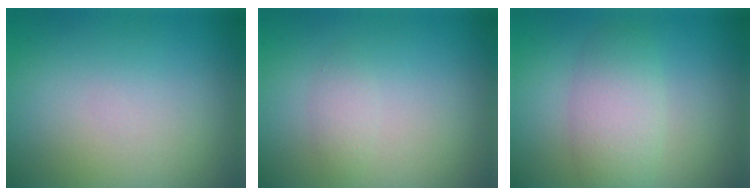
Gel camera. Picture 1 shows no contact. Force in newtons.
{"total": 1.1, "press": 1.1, "slide": 0.1}
{"total": 3.8, "press": 3.8, "slide": 0.2}